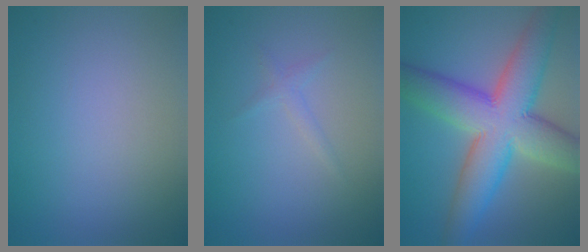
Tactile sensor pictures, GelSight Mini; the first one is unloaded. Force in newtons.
{"total": 0.9, "press": 0.9, "slide": 0.1}
{"total": 11.4, "press": 11.4, "slide": 0.4}